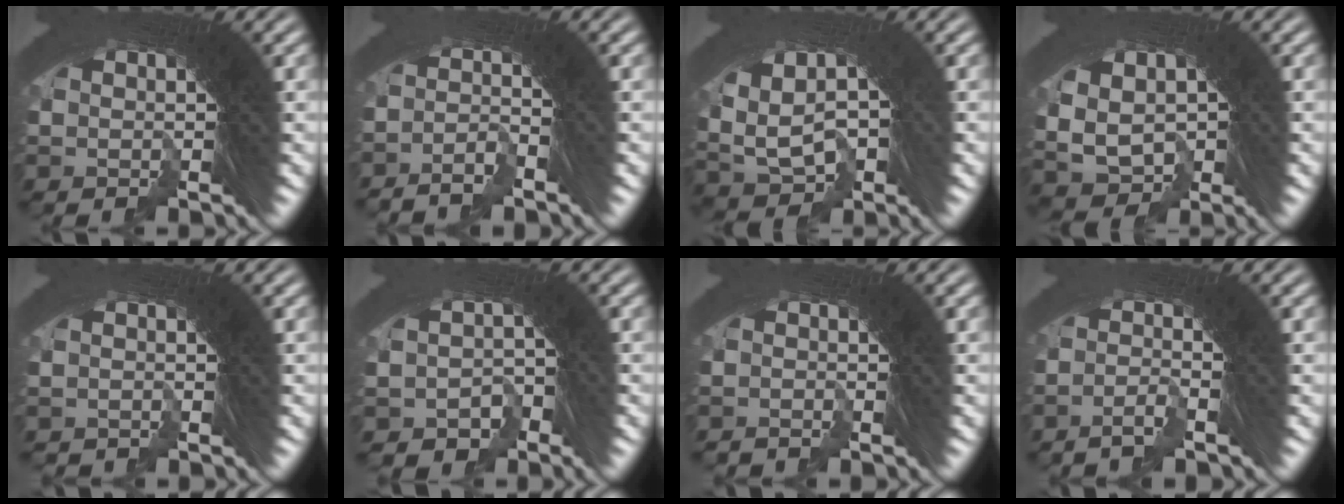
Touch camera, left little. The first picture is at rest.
{"total": 3.6, "force": [-3.4, 0.3, -1.0], "torque": [0.017, -0.006, -0.061]}
{"total": 6.6, "force": [-2.4, 5.6, 2.5], "torque": [-0.088, -0.025, -0.026]}
{"total": 7.0, "force": [-3.1, 5.9, 2.0], "torque": [-0.088, -0.044, -0.033]}
{"total": 1.7, "force": [-1.0, 0.0, -1.4], "torque": [0.017, -0.003, -0.017]}
{"total": 6.5, "force": [-4.8, 4.0, -1.6], "torque": [-0.015, -0.036, -0.071]}
{"total": 2.2, "force": [-1.8, -0.1, -1.3], "torque": [0.013, -0.008, -0.029]}
{"total": 2.2, "force": [-2.2, 0.1, 0.1], "torque": [0.006, 0.003, -0.046]}